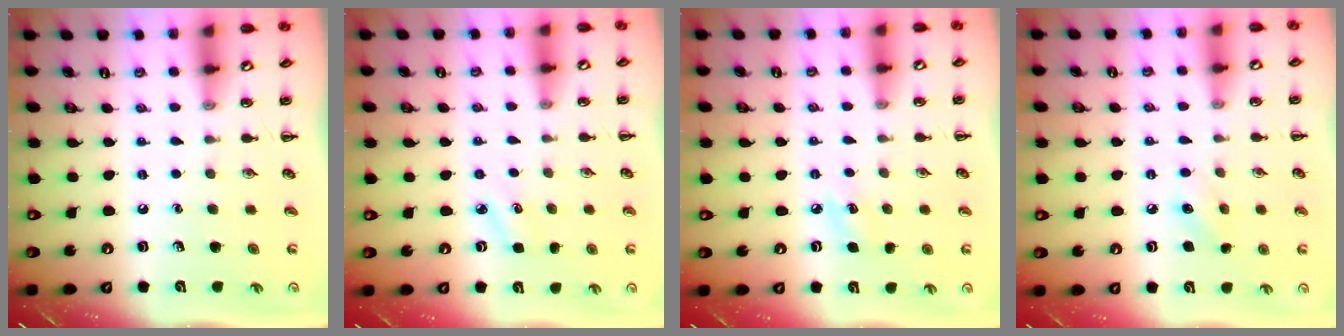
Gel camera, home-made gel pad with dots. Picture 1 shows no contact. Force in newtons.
{"total": 3.8, "press": 3.6, "slide": 1.2}
{"total": 5.3, "press": 5.1, "slide": 1.6}
{"total": 5.8, "press": 5.6, "slide": 1.3}